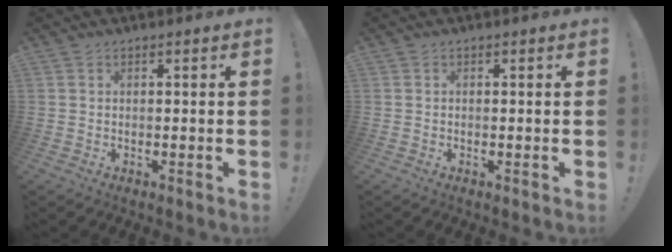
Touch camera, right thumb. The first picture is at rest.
{"total": 0.0}